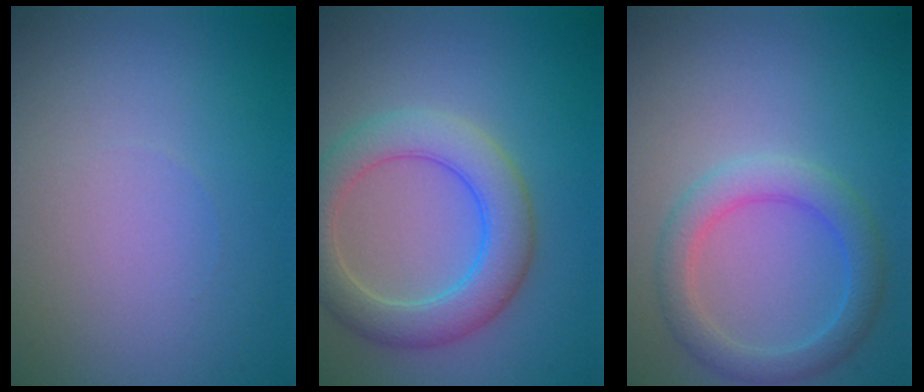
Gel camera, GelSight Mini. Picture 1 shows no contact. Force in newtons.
{"total": 5.4, "press": 5.4, "slide": 0.3}
{"total": 3.3, "press": 3.3, "slide": 0.1}